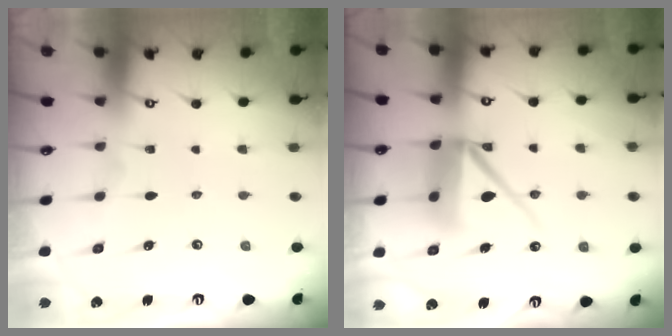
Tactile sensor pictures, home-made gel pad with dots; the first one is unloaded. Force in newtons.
{"total": 11.1, "press": 11.0, "slide": 1.6}